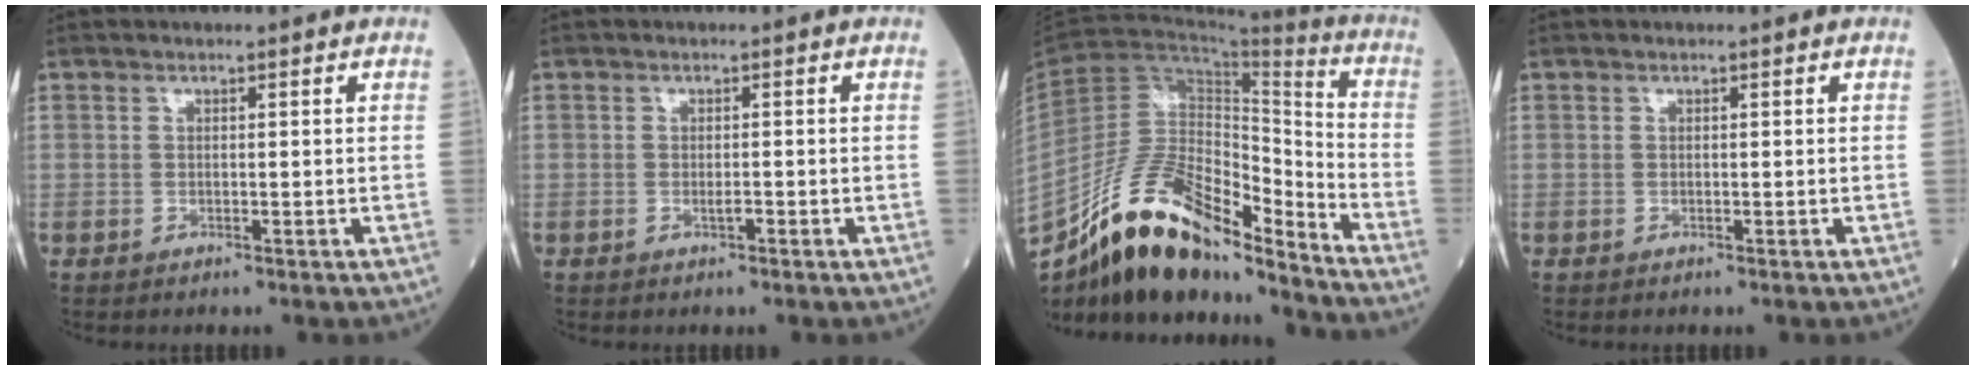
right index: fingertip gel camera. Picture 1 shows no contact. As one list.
[{"total": 0.8, "force": [-0.4, 0.1, 0.7], "torque": [-0.015, 0.000, -0.006]}, {"total": 19.5, "force": [-15.3, 5.7, 10.5], "torque": [-0.187, 0.030, -0.268]}, {"total": 0.0}]